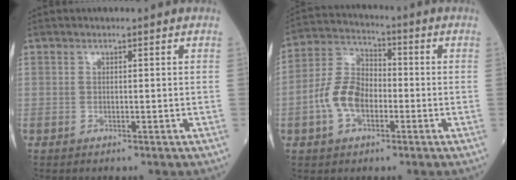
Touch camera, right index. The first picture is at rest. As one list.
[{"total": 8.9, "force": [-2.5, 5.4, 6.6], "torque": [-0.151, 0.021, -0.052]}]